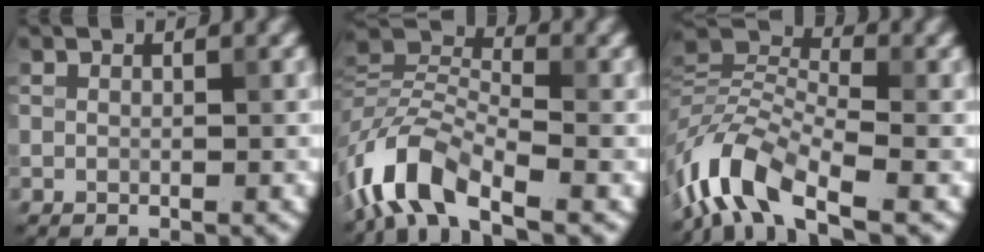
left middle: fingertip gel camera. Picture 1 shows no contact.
{"total": 8.1, "force": [-4.8, 3.4, 5.5], "torque": [-0.108, 0.007, -0.110]}
{"total": 8.6, "force": [-4.8, 3.6, 6.2], "torque": [-0.121, 0.011, -0.111]}